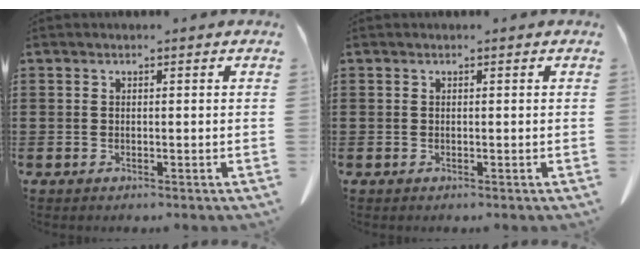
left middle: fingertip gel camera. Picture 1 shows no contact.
{"total": 0.0}